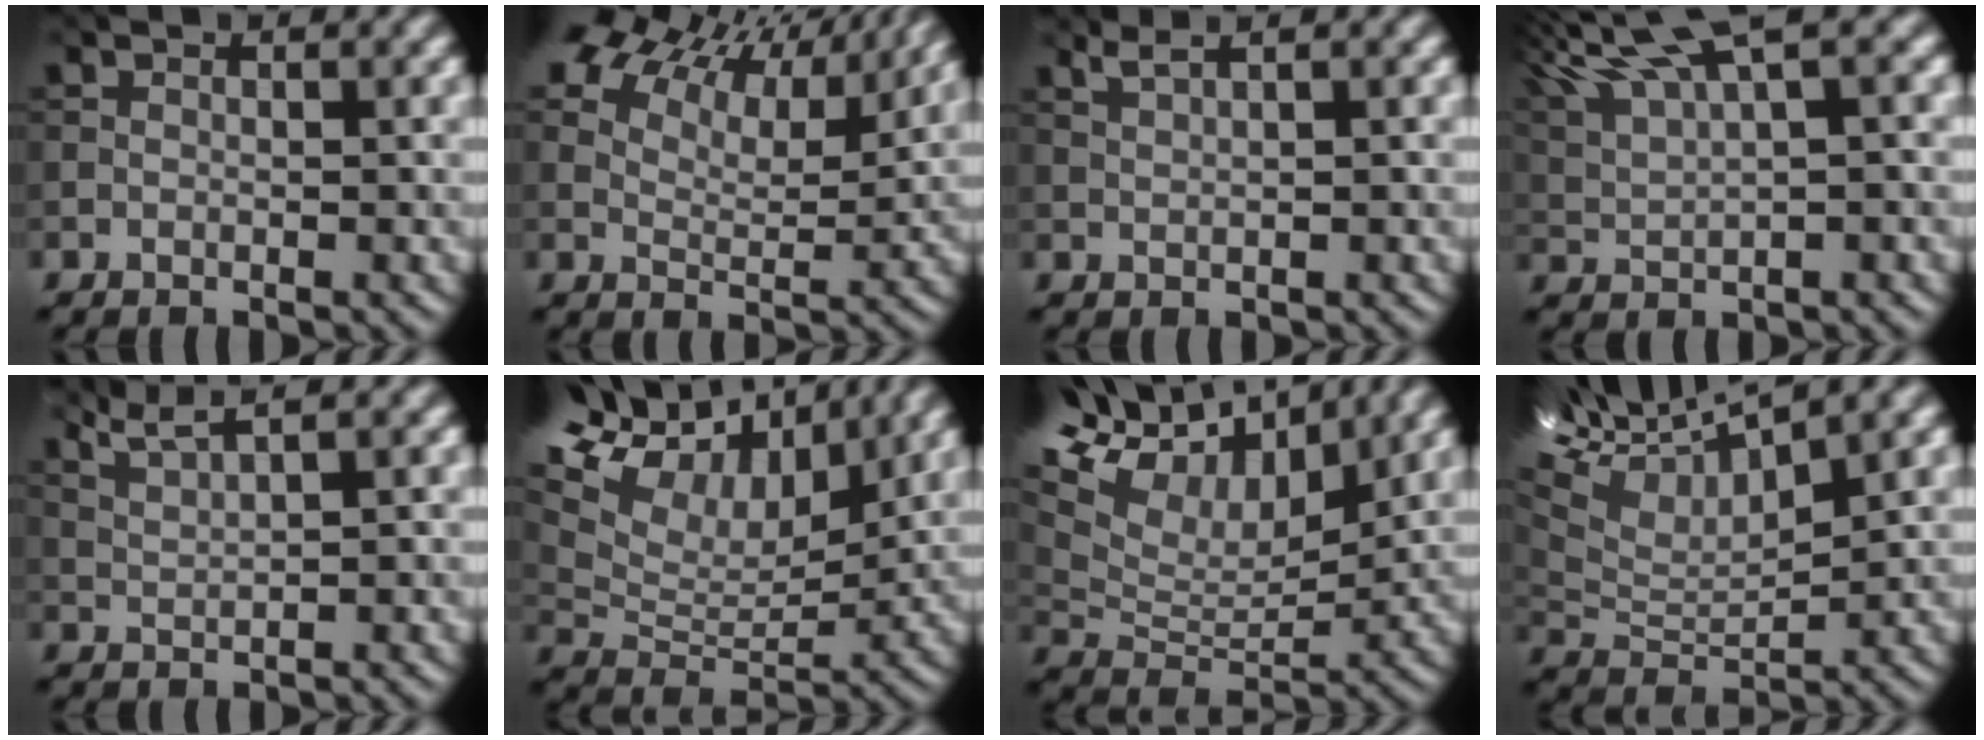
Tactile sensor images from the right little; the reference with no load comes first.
{"total": 12.4, "force": [9.8, 4.4, 6.2], "torque": [-0.122, 0.012, 0.129]}
{"total": 2.3, "force": [1.5, 0.6, 1.6], "torque": [-0.025, 0.005, 0.020]}
{"total": 6.9, "force": [4.5, 1.4, 5.0], "torque": [-0.097, 0.022, 0.088]}
{"total": 3.6, "force": [2.6, 0.6, 2.3], "torque": [-0.045, 0.009, 0.051]}
{"total": 15.1, "force": [9.2, 7.7, 9.1], "torque": [-0.200, 0.048, 0.140]}
{"total": 13.9, "force": [9.1, 6.3, 8.4], "torque": [-0.187, 0.049, 0.142]}
{"total": 10.4, "force": [6.8, 3.6, 7.1], "torque": [-0.156, 0.023, 0.125]}